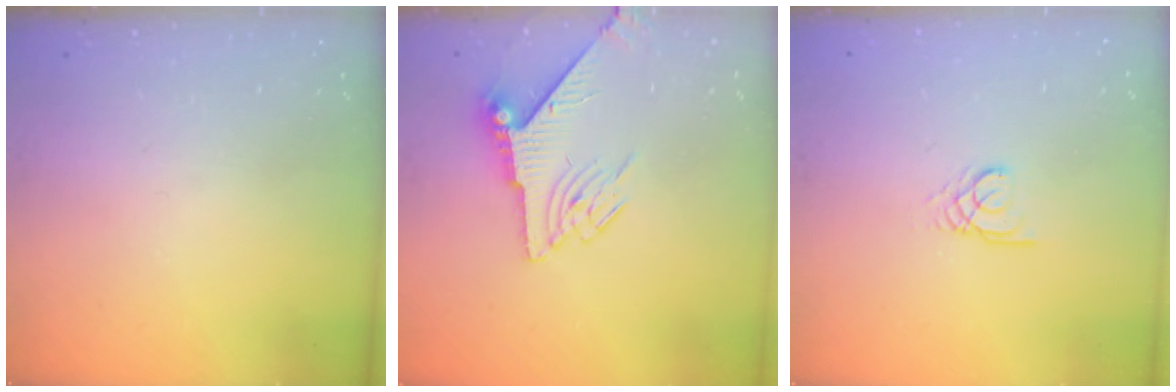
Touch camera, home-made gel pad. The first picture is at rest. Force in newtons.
{"total": 6.7, "press": 6.6, "slide": 1.0}
{"total": 2.3, "press": 2.3, "slide": 0.2}